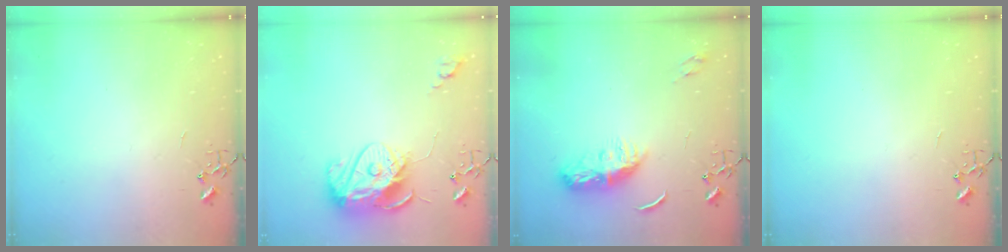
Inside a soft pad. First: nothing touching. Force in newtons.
{"total": 13.9, "press": 13.8, "slide": 1.3}
{"total": 9.4, "press": 9.4, "slide": 0.4}
{"total": 0.0}